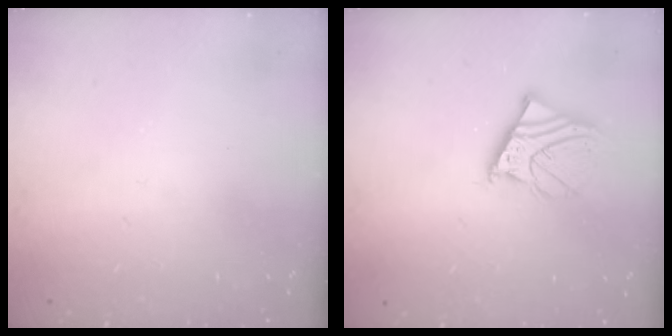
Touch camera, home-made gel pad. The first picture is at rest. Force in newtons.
{"total": 9.9, "press": 9.8, "slide": 1.3}